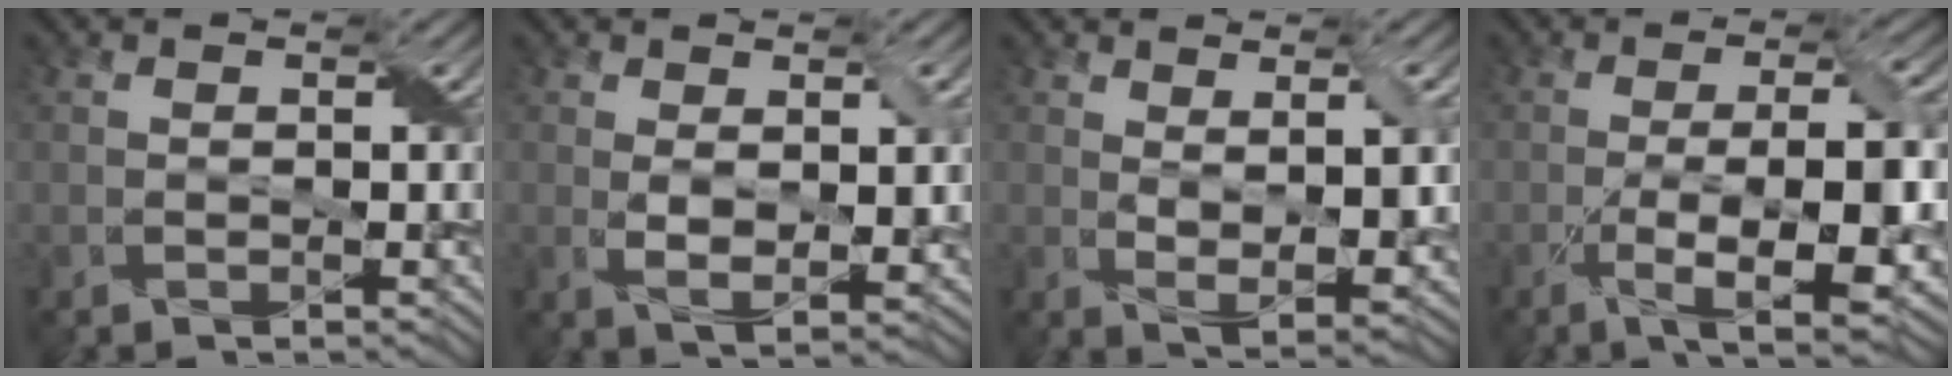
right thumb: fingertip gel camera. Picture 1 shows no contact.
{"total": 4.2, "force": [0.9, 1.7, 3.7], "torque": [-0.077, -0.008, 0.022]}
{"total": 5.3, "force": [1.7, 1.5, 4.8], "torque": [-0.088, -0.007, 0.034]}
{"total": 10.4, "force": [-3.0, 2.4, 9.7], "torque": [-0.158, 0.003, -0.043]}